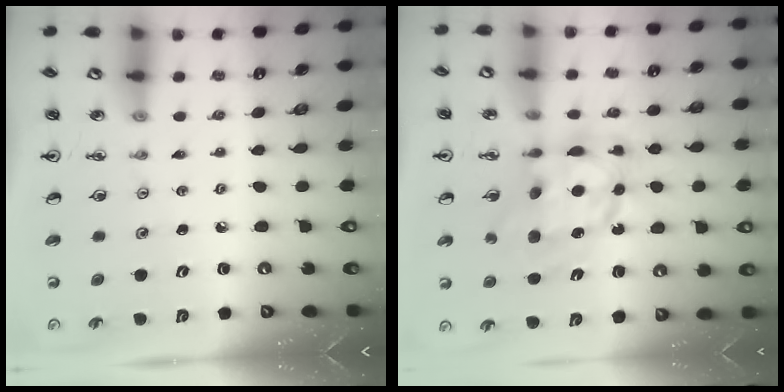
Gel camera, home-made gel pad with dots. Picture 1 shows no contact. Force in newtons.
{"total": 11.5, "press": 11.4, "slide": 0.9}